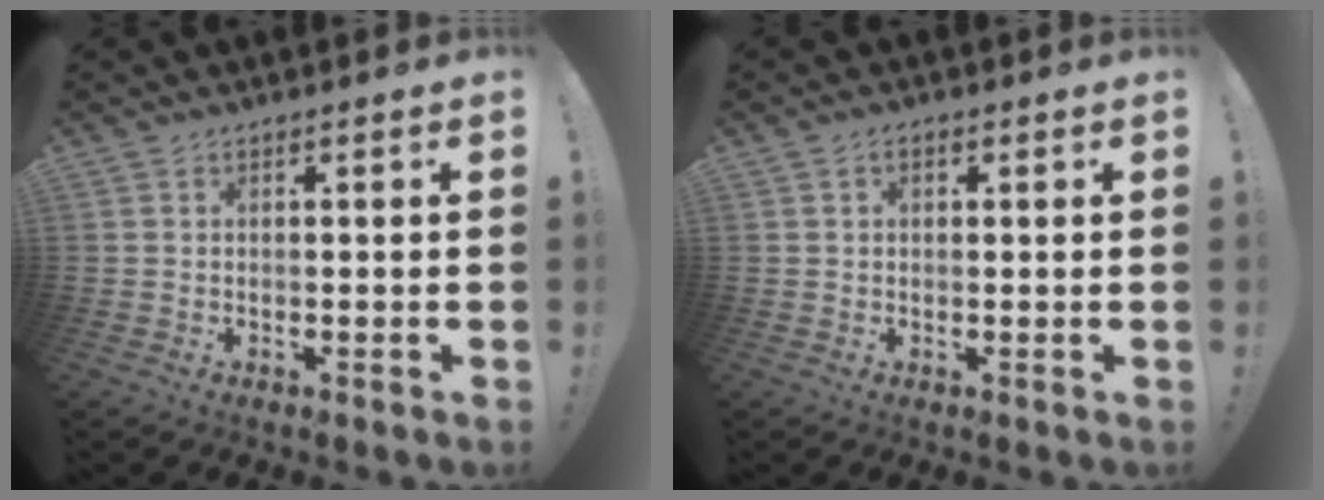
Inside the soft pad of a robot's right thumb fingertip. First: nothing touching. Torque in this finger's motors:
{"motor_torque": [-0.18, -0.12, -0.11, -0.13, 0.07]}